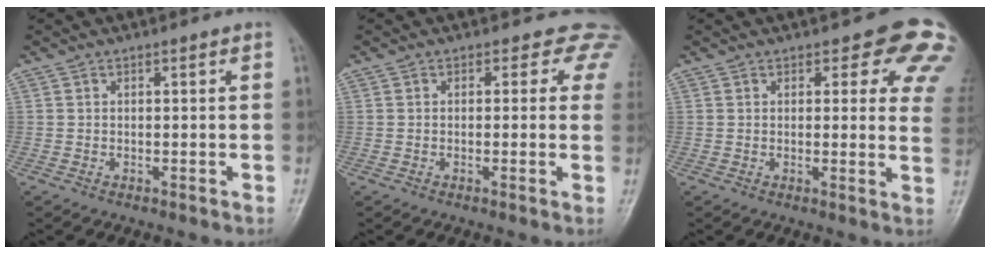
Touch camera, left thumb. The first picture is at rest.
{"total": 4.2, "force": [2.3, 3.1, 1.5], "torque": [0.018, -0.005, -0.004]}
{"total": 10.3, "force": [6.6, 4.4, 6.5], "torque": [-0.021, -0.029, 0.054]}